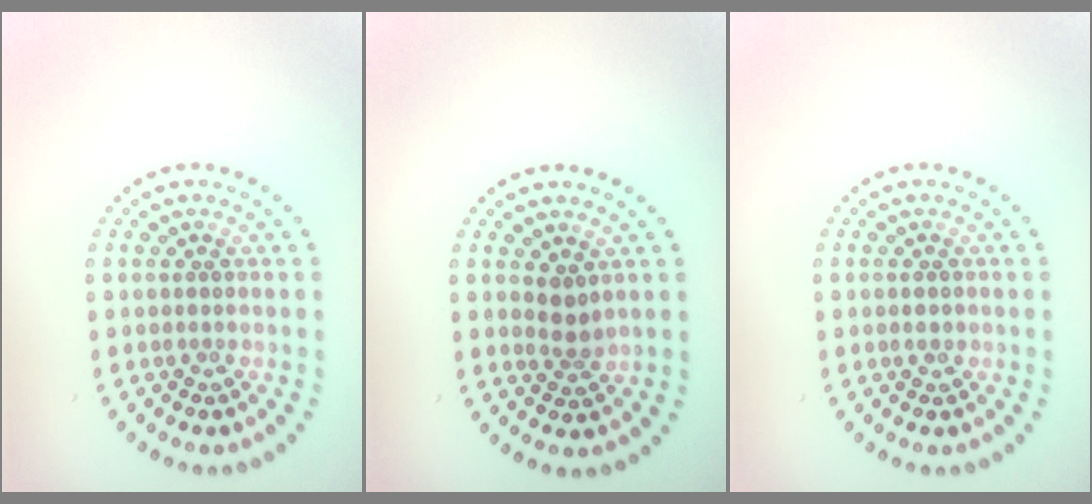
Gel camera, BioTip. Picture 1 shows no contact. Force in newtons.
{"total": 1.6, "press": 1.3, "slide": 0.8}
{"total": 1.0, "press": 1.0, "slide": 0.1}